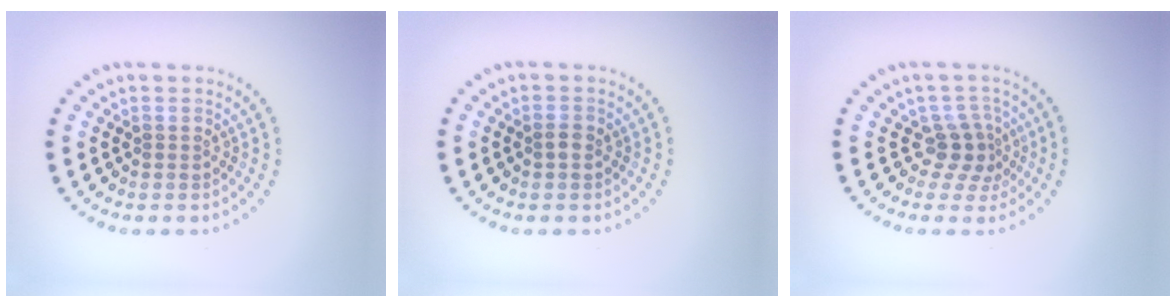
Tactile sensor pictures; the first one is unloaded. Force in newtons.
{"total": 0.9, "press": 0.9, "slide": 0.0}
{"total": 2.6, "press": 1.8, "slide": 1.9}